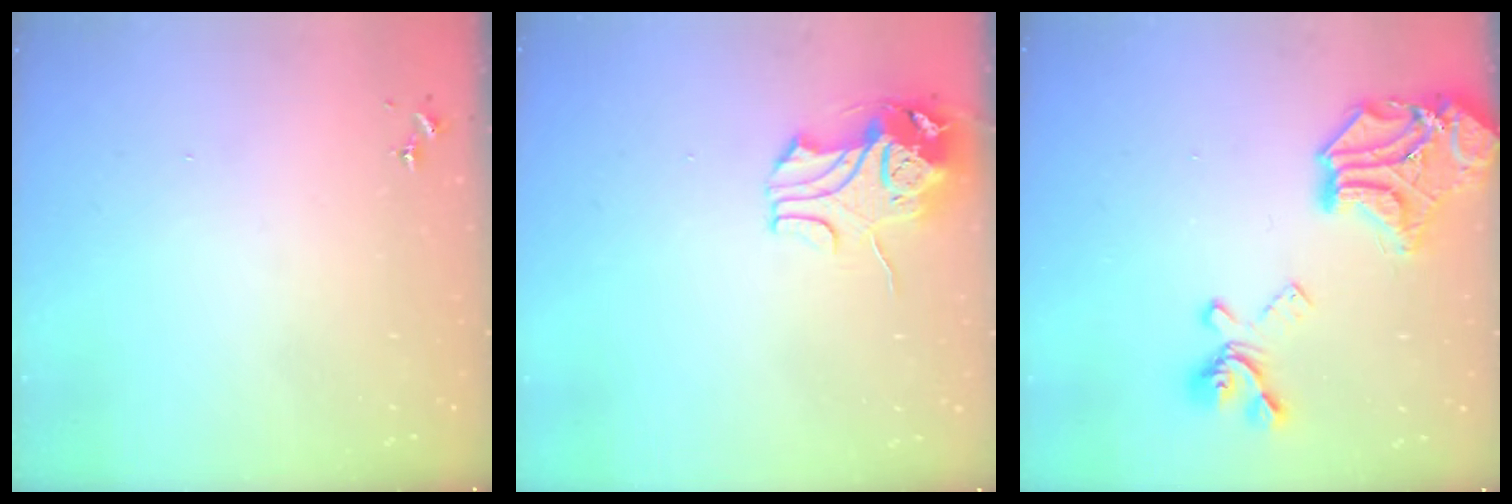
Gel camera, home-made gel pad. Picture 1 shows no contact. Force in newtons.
{"total": 9.4, "press": 9.3, "slide": 1.5}
{"total": 23.2, "press": 23.0, "slide": 2.9}